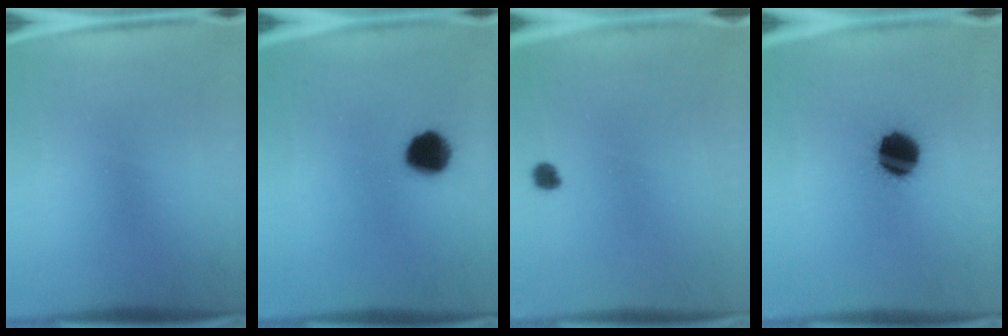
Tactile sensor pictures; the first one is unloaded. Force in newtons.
{"total": 8.7}
{"total": 1.8}
{"total": 12.1}